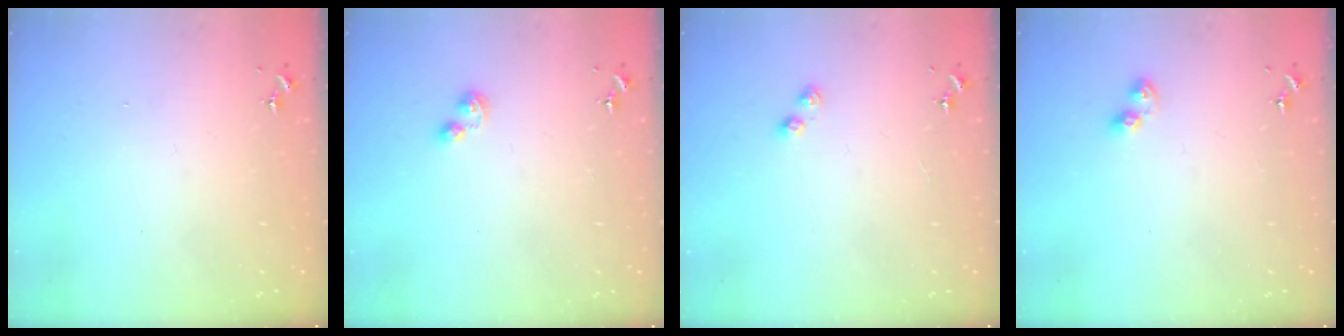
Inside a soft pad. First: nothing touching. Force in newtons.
{"total": 3.6, "press": 3.6, "slide": 0.5}
{"total": 3.0, "press": 2.9, "slide": 0.4}
{"total": 5.3, "press": 5.2, "slide": 0.6}